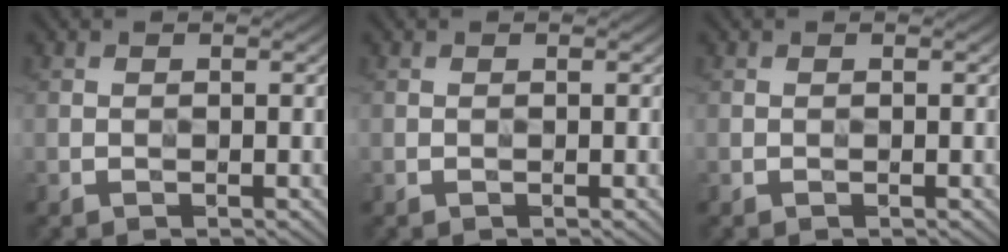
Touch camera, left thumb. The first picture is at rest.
{"total": 0.0}
{"total": 0.0}